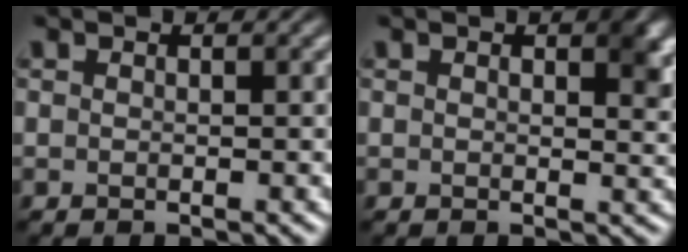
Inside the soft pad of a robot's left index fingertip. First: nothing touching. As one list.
[{"total": 2.8, "force": [1.1, 1.2, 2.3], "torque": [-0.023, -0.001, 0.016]}]